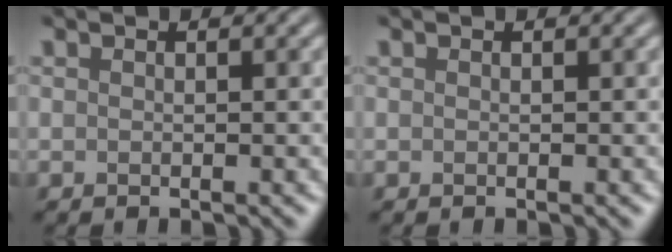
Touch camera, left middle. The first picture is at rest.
{"total": 0.0}